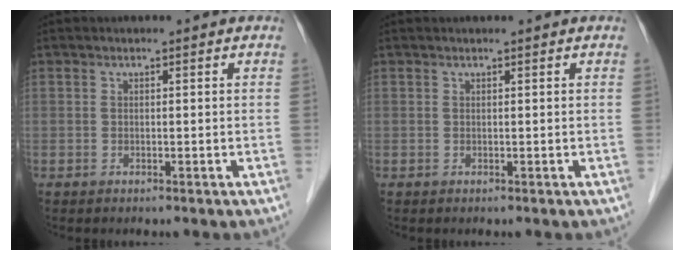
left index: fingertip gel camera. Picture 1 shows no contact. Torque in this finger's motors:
{"motor_torque": [0.08, 0.08, -0.05, -0.01]}